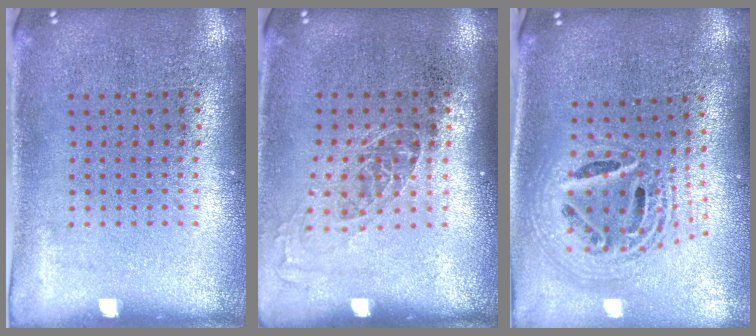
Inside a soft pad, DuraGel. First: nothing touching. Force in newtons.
{"total": 1.0, "press": 0.9, "slide": 0.4}
{"total": 2.3, "press": 1.7, "slide": 1.6}